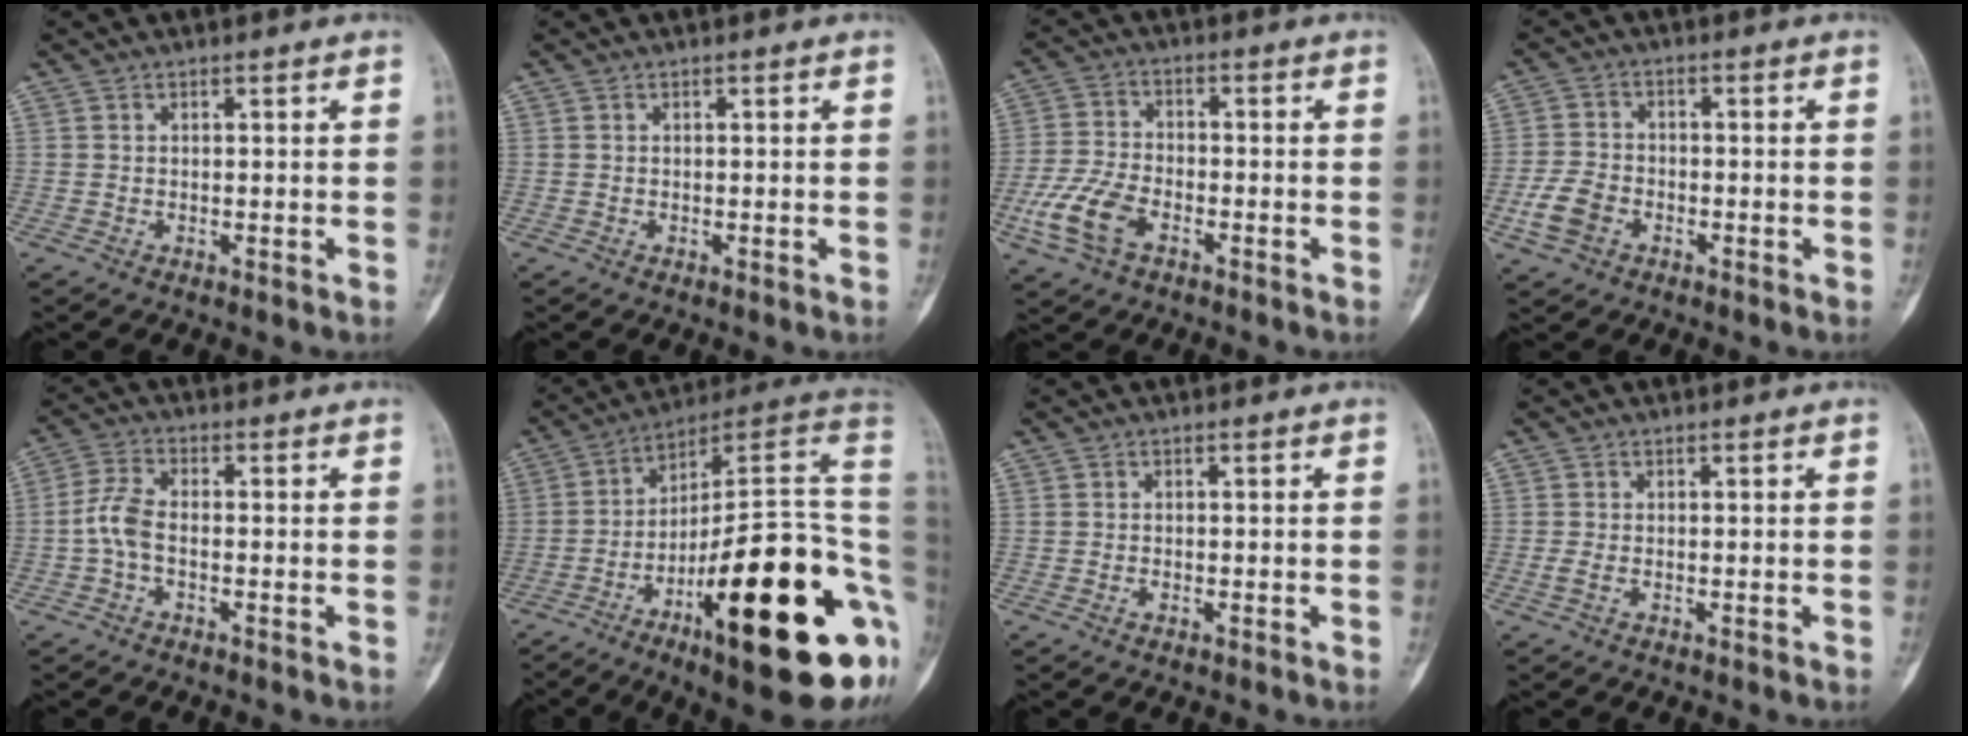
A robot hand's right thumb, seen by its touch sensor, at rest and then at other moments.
{"total": 0.0}
{"total": 9.5, "force": [-4.2, 5.3, 6.6], "torque": [-0.148, 0.014, -0.084]}
{"total": 6.1, "force": [-2.6, 4.3, 3.5], "torque": [-0.071, 0.013, -0.051]}
{"total": 4.9, "force": [-1.2, 2.3, 4.1], "torque": [-0.095, 0.015, -0.033]}
{"total": 31.4, "force": [-8.3, 8.8, 28.9], "torque": [-0.332, 0.058, -0.121]}
{"total": 0.7, "force": [-0.4, 0.3, 0.5], "torque": [-0.008, 0.001, -0.008]}
{"total": 1.3, "force": [-0.4, 0.6, 1.0], "torque": [-0.031, -0.003, -0.009]}